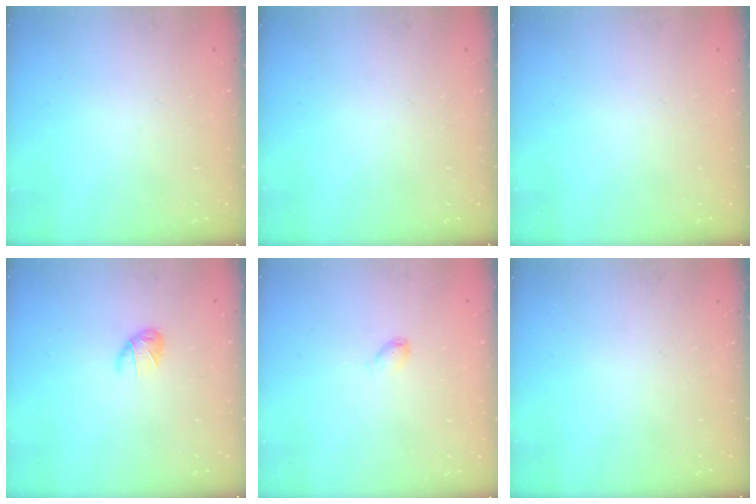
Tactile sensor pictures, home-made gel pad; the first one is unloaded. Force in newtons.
{"total": 0.0}
{"total": 0.0}
{"total": 5.4, "press": 5.3, "slide": 1.0}
{"total": 2.9, "press": 2.9, "slide": 0.4}
{"total": 0.0}